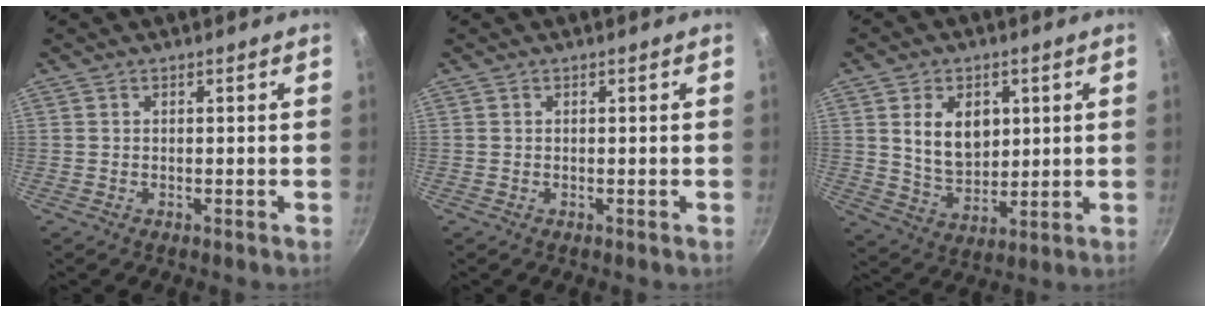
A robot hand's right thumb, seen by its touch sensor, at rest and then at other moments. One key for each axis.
{"total": 0.0}
{"total": 10.5, "fx": 2.7, "fy": 7.3, "fz": 7.0, "tx": -0.093, "ty": -0.021, "tz": 0.056}